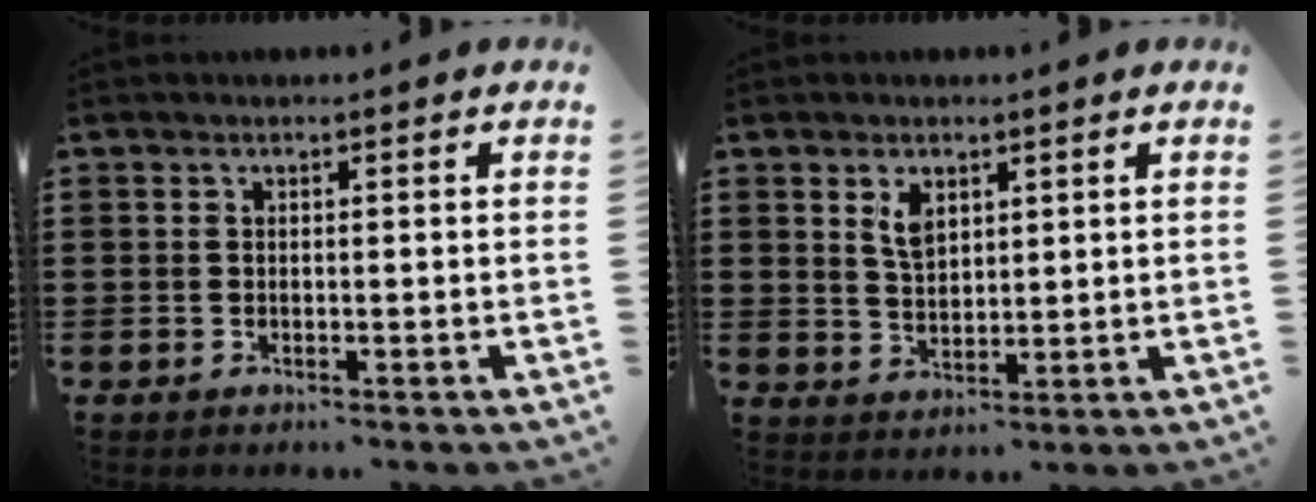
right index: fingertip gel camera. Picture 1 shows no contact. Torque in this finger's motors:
{"motor_torque": [0.10, -0.07, 0.30, 0.08]}